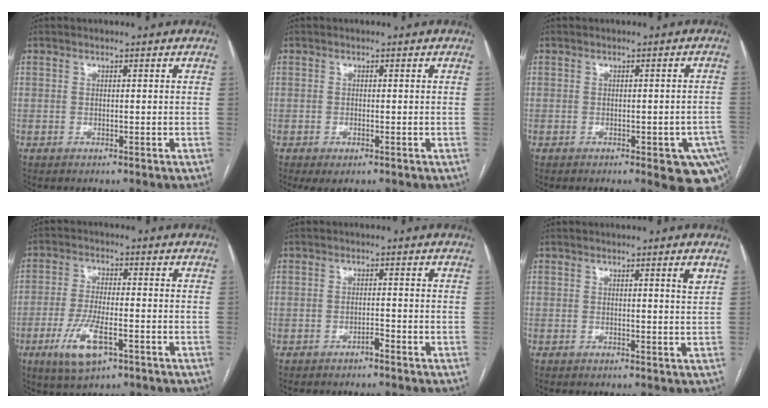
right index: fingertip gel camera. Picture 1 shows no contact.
{"total": 2.0, "force": [-1.1, 0.8, 1.6], "torque": [-0.026, -0.007, -0.007]}
{"total": 9.3, "force": [-5.5, 2.7, 7.0], "torque": [-0.039, 0.001, -0.063]}
{"total": 8.3, "force": [-3.6, 2.3, 7.1], "torque": [-0.148, -0.018, -0.060]}
{"total": 1.1, "force": [-0.9, 0.1, 0.6], "torque": [-0.010, 0.002, -0.016]}
{"total": 1.8, "force": [1.0, -0.2, 1.5], "torque": [-0.020, -0.005, 0.013]}